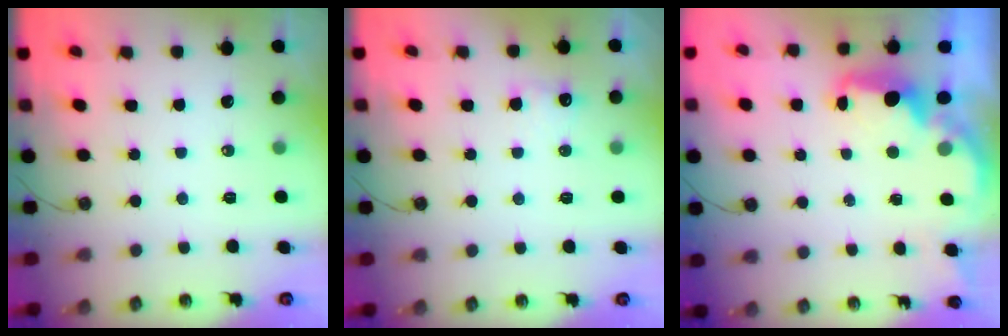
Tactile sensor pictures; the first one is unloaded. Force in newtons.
{"total": 5.0, "press": 4.9, "slide": 1.3}
{"total": 2.5, "press": 2.4, "slide": 0.7}